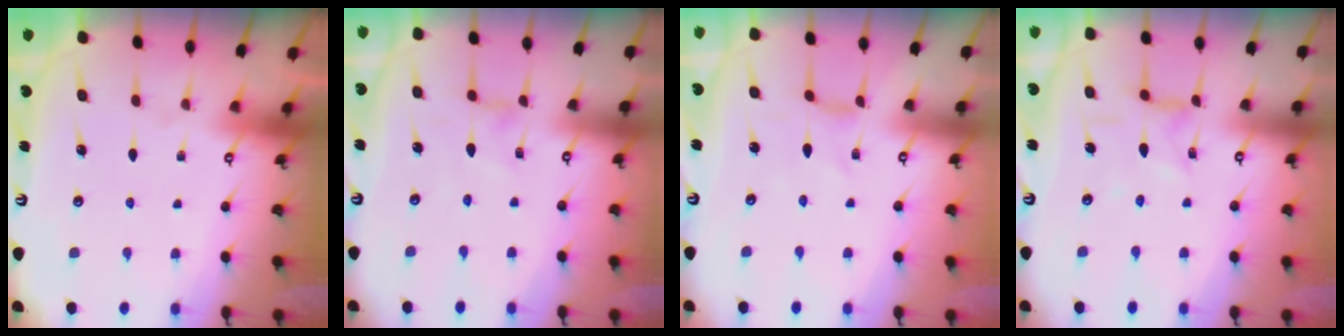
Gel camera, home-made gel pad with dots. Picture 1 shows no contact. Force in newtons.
{"total": 0.0}
{"total": 0.0}
{"total": 2.5, "press": 2.4, "slide": 0.4}